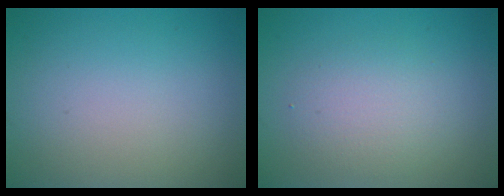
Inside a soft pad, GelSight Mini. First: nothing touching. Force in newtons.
{"total": 2.8, "press": 2.8, "slide": 0.2}